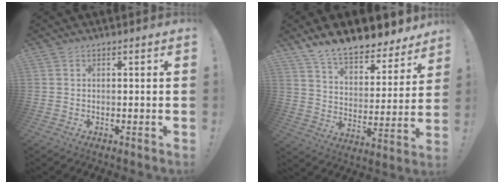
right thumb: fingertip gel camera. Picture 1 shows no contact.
{"total": 12.4, "force": [11.0, 3.8, 4.2], "torque": [-0.085, -0.091, 0.197]}